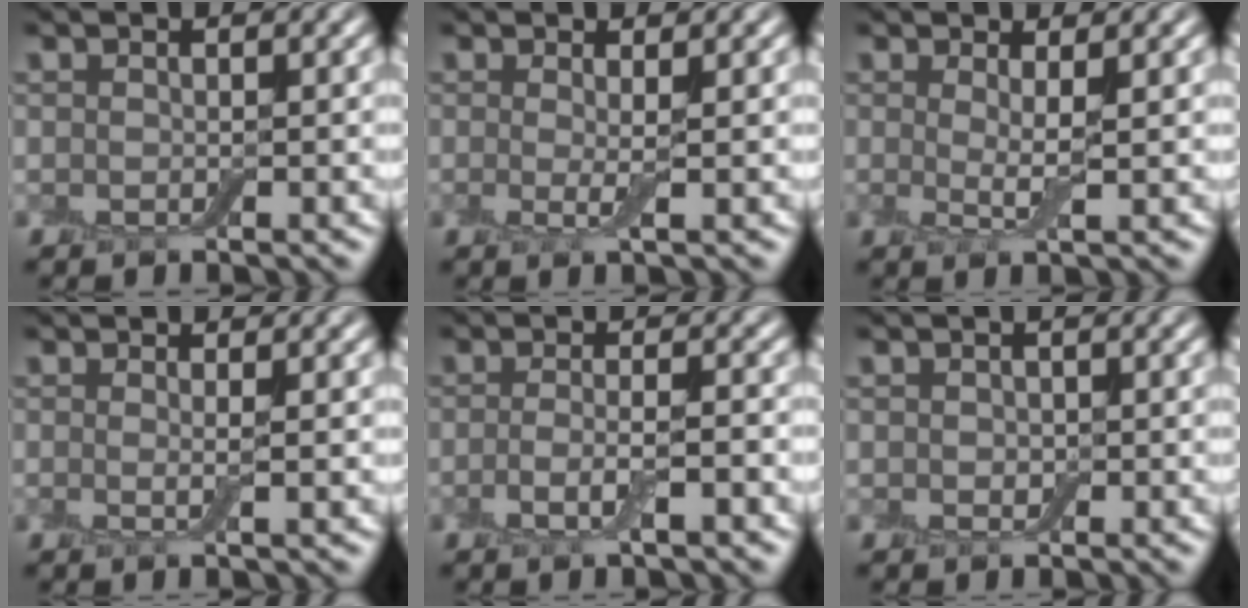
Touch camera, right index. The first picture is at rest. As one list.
[{"total": 1.6, "force": [0.1, 0.2, 1.6], "torque": [-0.034, -0.009, -0.001]}, {"total": 2.1, "force": [0.5, 0.3, 2.1], "torque": [-0.039, -0.012, 0.008]}, {"total": 1.3, "force": [0.2, 0.3, 1.3], "torque": [-0.020, -0.005, -0.003]}, {"total": 2.9, "force": [-1.0, 0.7, 2.6], "torque": [-0.056, -0.004, -0.023]}, {"total": 0.8, "force": [0.0, 0.7, 0.3], "torque": [-0.006, -0.002, -0.001]}]